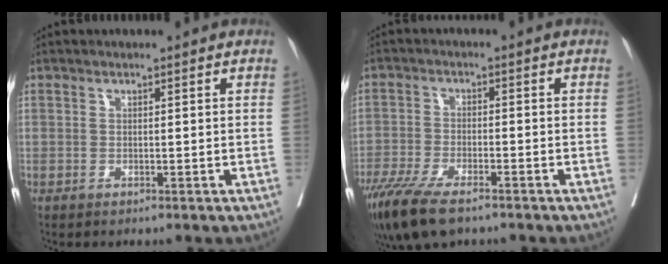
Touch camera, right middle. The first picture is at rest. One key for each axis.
{"total": 10.6, "fx": -7.7, "fy": 2.9, "fz": 6.7, "tx": -0.117, "ty": -0.023, "tz": -0.130}